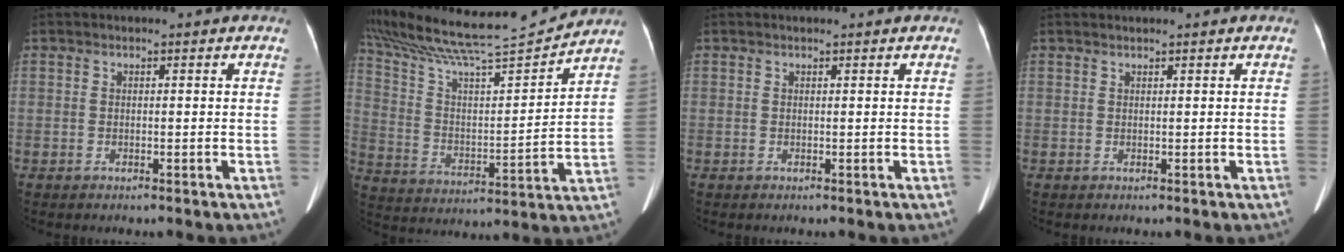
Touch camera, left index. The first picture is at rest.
{"total": 18.8, "force": [17.9, -0.6, 5.8], "torque": [-0.127, -0.022, 0.298]}
{"total": 0.8, "force": [0.7, 0.0, 0.3], "torque": [-0.006, 0.011, 0.013]}
{"total": 0.9, "force": [0.8, -0.1, 0.3], "torque": [-0.008, 0.016, 0.019]}